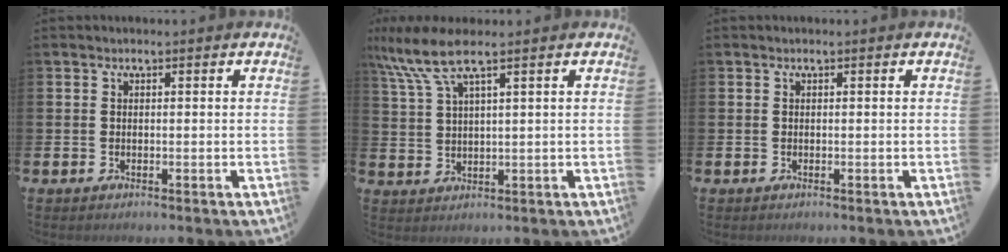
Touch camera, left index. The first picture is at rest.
{"total": 7.4, "force": [5.0, 1.7, 5.2], "torque": [-0.126, -0.006, 0.087]}
{"total": 0.0}